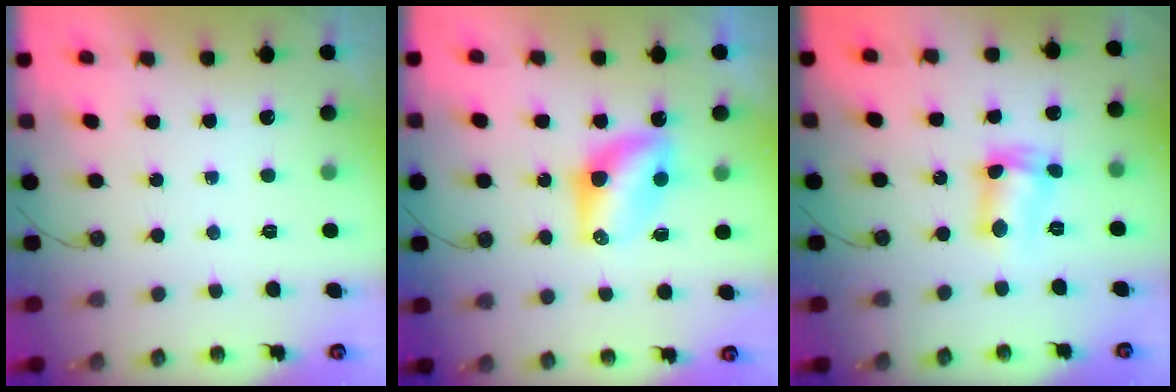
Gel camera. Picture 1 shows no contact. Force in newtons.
{"total": 7.4, "press": 7.4, "slide": 0.3}
{"total": 8.3, "press": 7.9, "slide": 2.4}